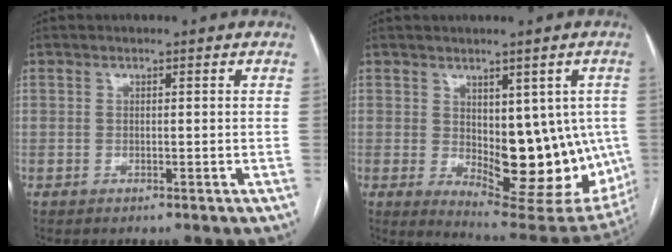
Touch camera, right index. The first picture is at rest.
{"total": 16.0, "force": [-0.9, 7.3, 14.2], "torque": [-0.166, -0.009, 0.012]}